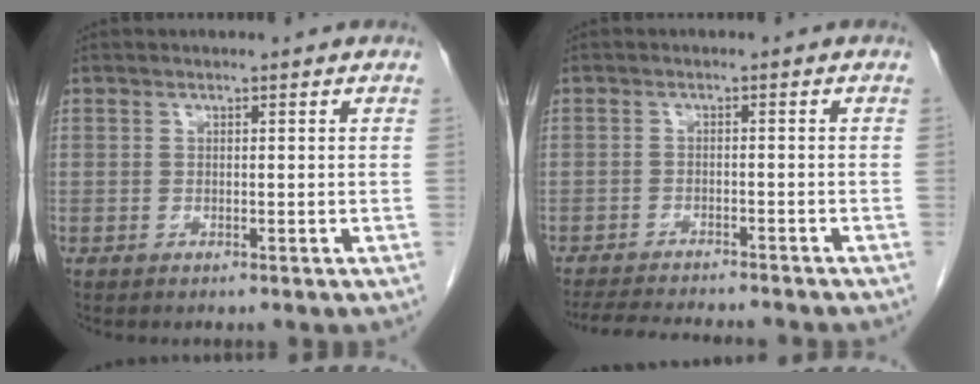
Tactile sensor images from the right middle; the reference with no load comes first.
{"total": 11.6, "force": [-10.6, 1.0, 4.6], "torque": [-0.066, -0.014, -0.144]}